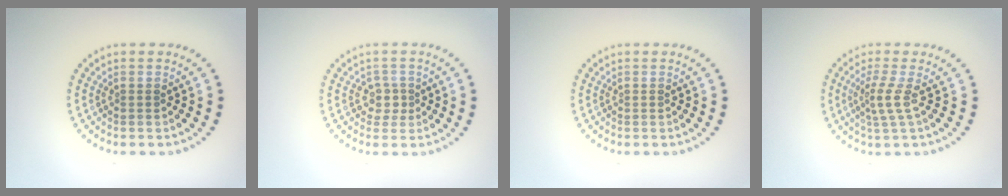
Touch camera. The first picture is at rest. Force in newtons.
{"total": 1.6, "press": 1.3, "slide": 1.0}
{"total": 0.0}
{"total": 2.2, "press": 1.5, "slide": 1.7}